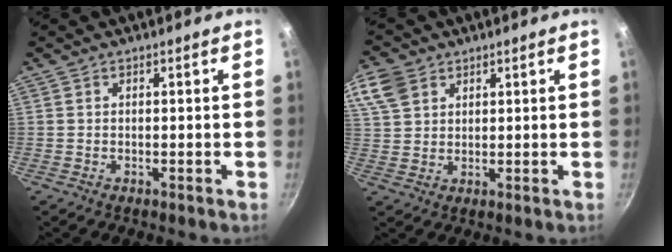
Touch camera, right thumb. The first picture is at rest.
{"total": 8.7, "force": [4.5, 6.2, 4.0], "torque": [-0.073, 0.000, 0.087]}